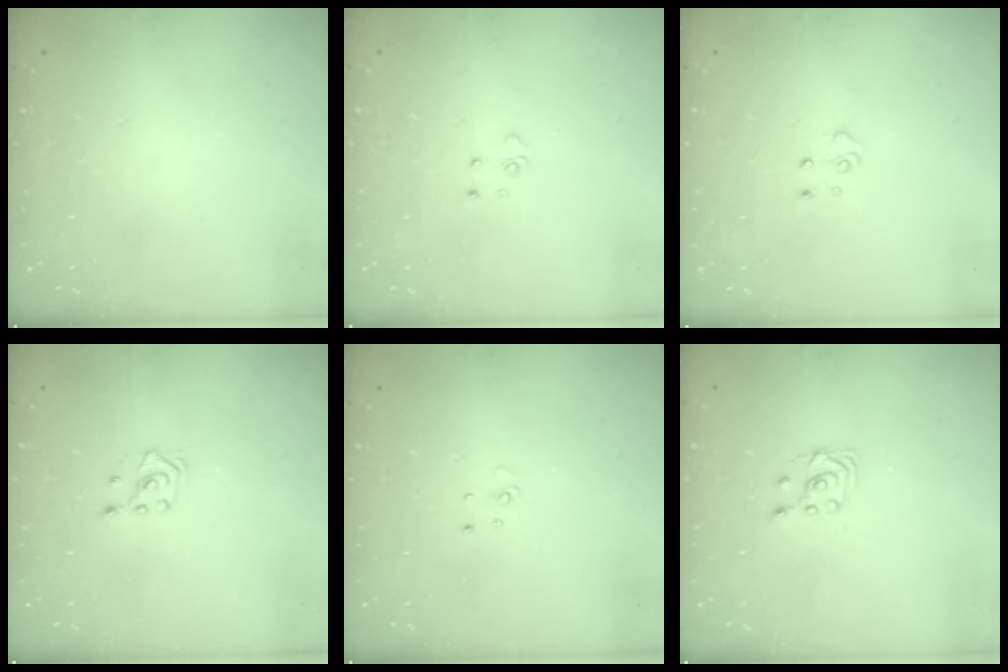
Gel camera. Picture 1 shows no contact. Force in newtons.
{"total": 2.8, "press": 2.8, "slide": 0.3}
{"total": 4.5, "press": 4.4, "slide": 0.5}
{"total": 2.0, "press": 1.8, "slide": 0.9}
{"total": 2.7, "press": 2.7, "slide": 0.3}
{"total": 2.7, "press": 2.4, "slide": 1.3}